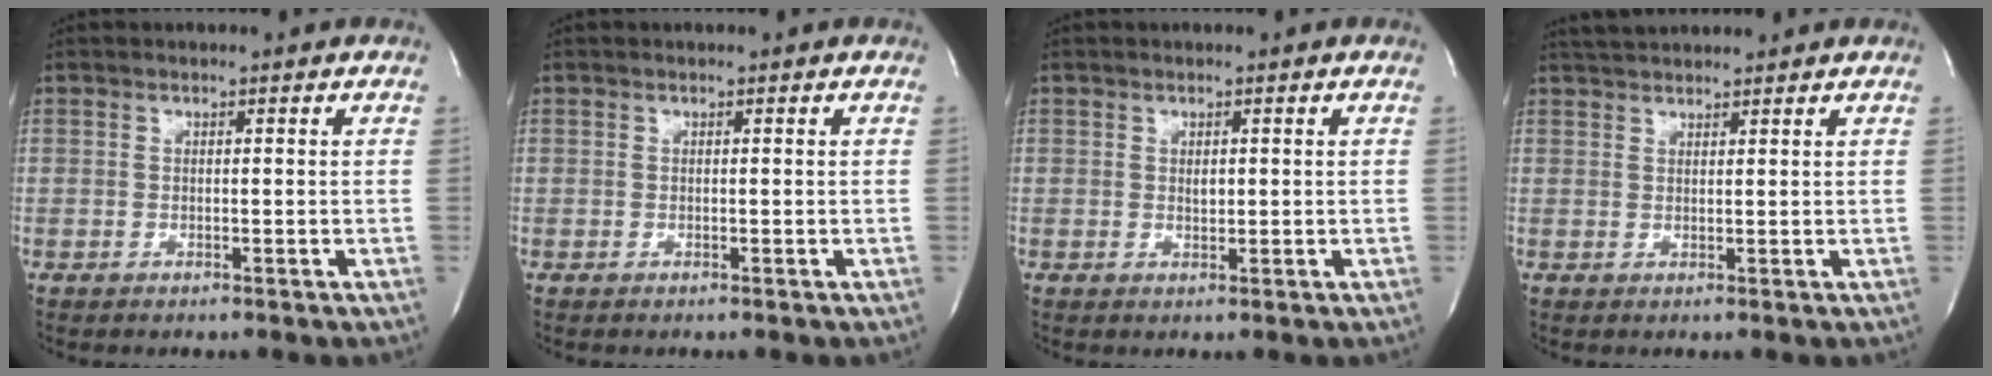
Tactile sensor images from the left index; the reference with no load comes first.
{"total": 0.0}
{"total": 0.9, "force": [0.0, 0.5, 0.7], "torque": [-0.011, -0.007, 0.001]}
{"total": 4.1, "force": [3.9, 0.3, 1.2], "torque": [-0.023, 0.028, 0.069]}